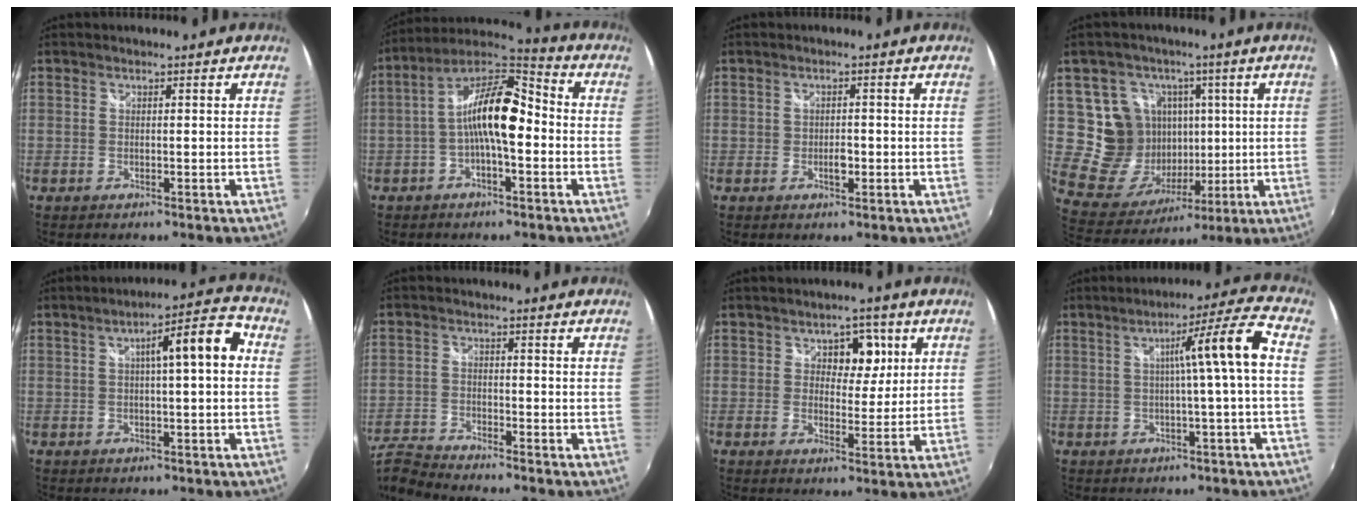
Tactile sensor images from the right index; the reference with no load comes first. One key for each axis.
{"total": 12.8, "fx": -1.6, "fy": 4.4, "fz": 12.0, "tx": -0.222, "ty": 0.029, "tz": -0.038}
{"total": 2.2, "fx": -0.6, "fy": 1.5, "fz": 1.6, "tx": -0.025, "ty": -0.002, "tz": -0.010}
{"total": 14.6, "fx": 3.5, "fy": 13.4, "fz": 4.5, "tx": -0.117, "ty": 0.011, "tz": 0.076}
{"total": 8.7, "fx": 1.1, "fy": 1.4, "fz": 8.5, "tx": -0.115, "ty": 0.033, "tz": 0.024}
{"total": 7.7, "fx": -7.5, "fy": 0.4, "fz": 1.9, "tx": -0.061, "ty": -0.012, "tz": -0.155}
{"total": 5.6, "fx": 1.9, "fy": 4.1, "fz": 3.3, "tx": -0.040, "ty": 0.002, "tz": 0.027}
{"total": 9.1, "fx": 0.1, "fy": -1.4, "fz": 9.0, "tx": -0.130, "ty": 0.021, "tz": 0.010}